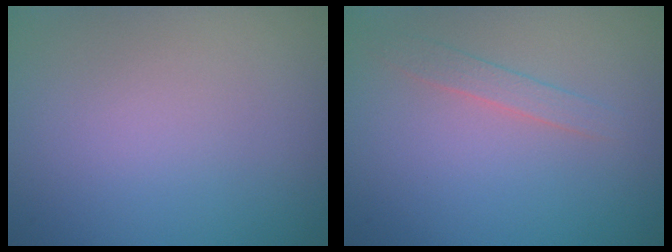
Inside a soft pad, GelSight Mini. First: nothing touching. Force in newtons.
{"total": 1.4, "press": 1.4, "slide": 0.0}